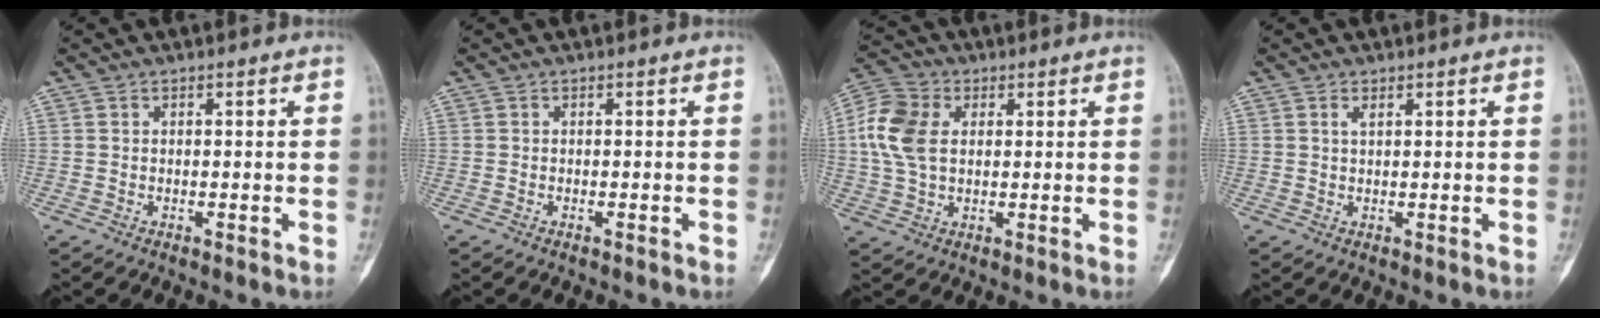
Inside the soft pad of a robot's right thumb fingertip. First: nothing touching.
{"total": 0.0}
{"total": 10.4, "force": [1.7, 7.1, 7.4], "torque": [-0.155, 0.013, 0.028]}
{"total": 1.1, "force": [0.6, 0.4, 0.8], "torque": [-0.012, 0.002, 0.011]}